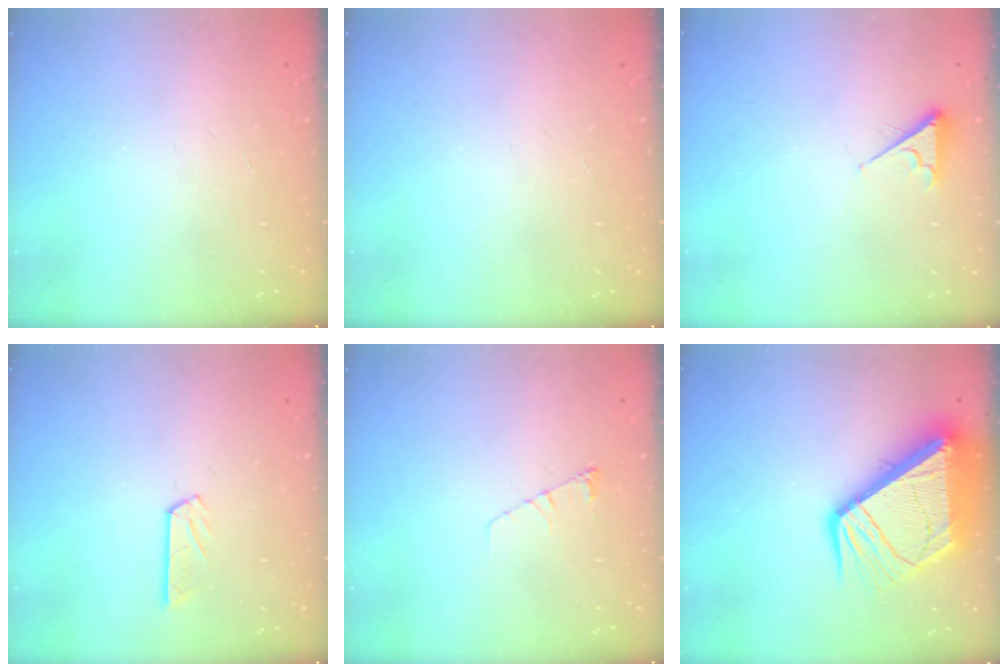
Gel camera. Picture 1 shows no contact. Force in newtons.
{"total": 0.0}
{"total": 3.3, "press": 3.2, "slide": 0.4}
{"total": 5.4, "press": 5.4, "slide": 0.3}
{"total": 3.8, "press": 3.8, "slide": 0.3}
{"total": 18.4, "press": 18.3, "slide": 2.1}